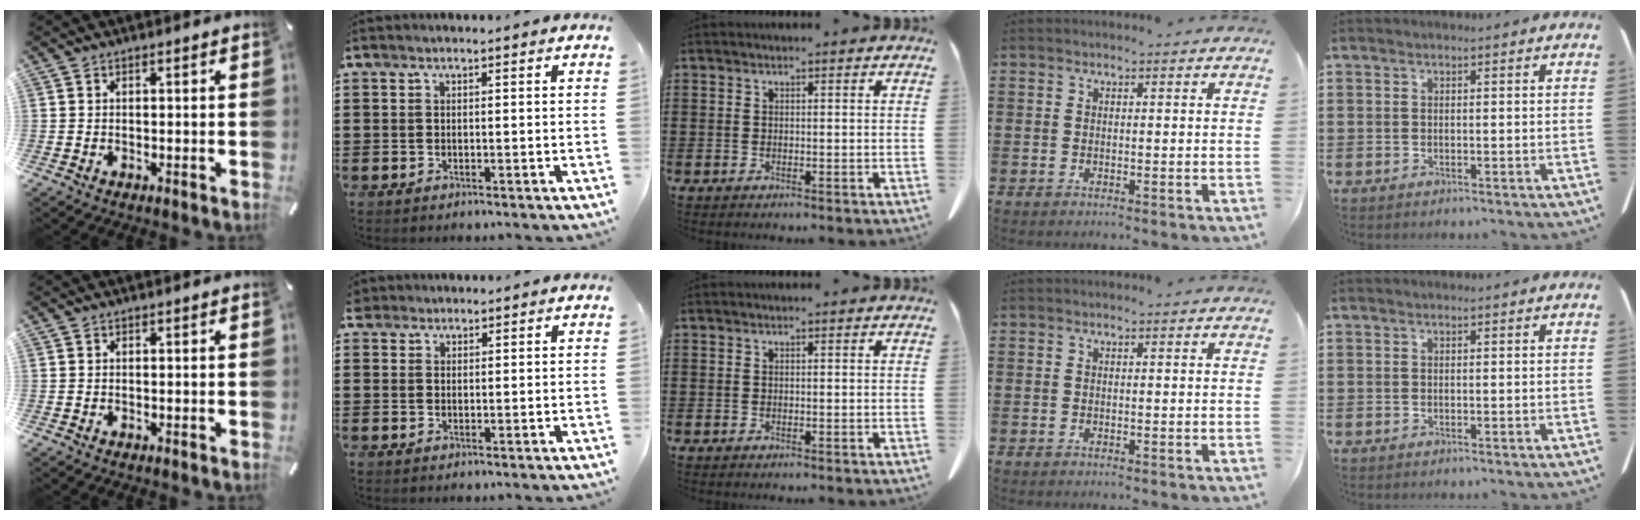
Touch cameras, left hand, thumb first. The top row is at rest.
{"index": {"total": 1.9, "force": [1.6, 1.0, 0.1], "torque": [-0.009, 0.007, 0.031]}}